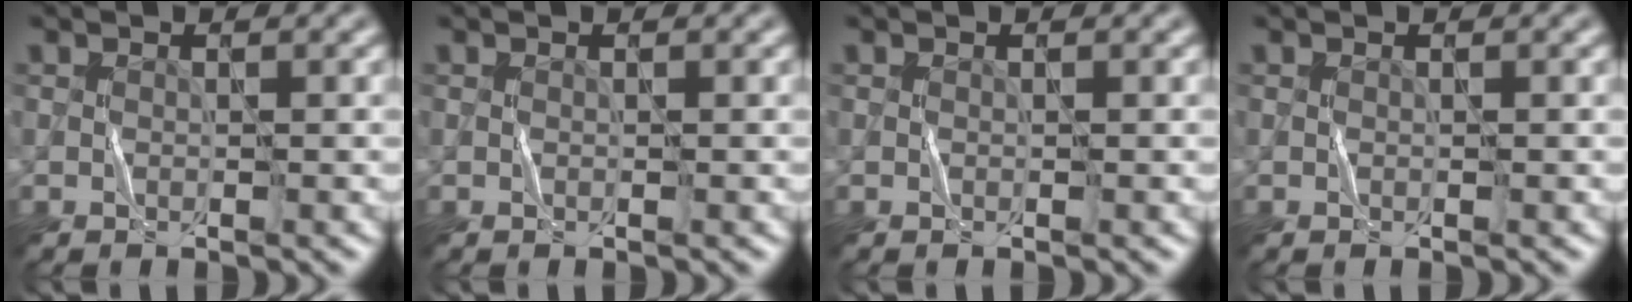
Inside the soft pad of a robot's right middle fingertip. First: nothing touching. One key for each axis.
{"total": 0.0}
{"total": 0.0}
{"total": 0.0}